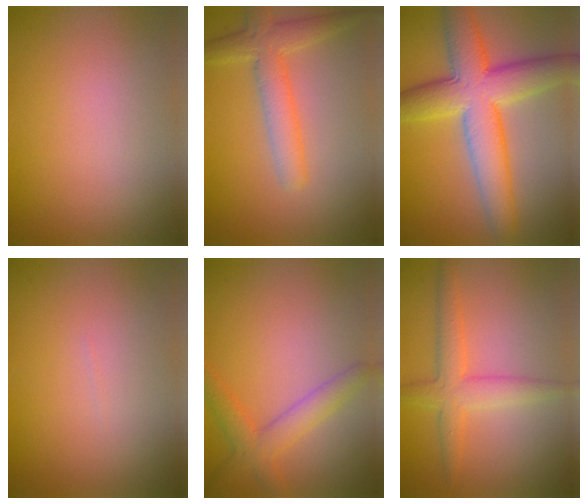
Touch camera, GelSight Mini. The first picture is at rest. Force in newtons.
{"total": 4.1, "press": 4.1, "slide": 0.1}
{"total": 9.6, "press": 9.6, "slide": 0.1}
{"total": 0.0}
{"total": 3.3, "press": 3.3, "slide": 0.2}
{"total": 3.7, "press": 3.7, "slide": 0.0}